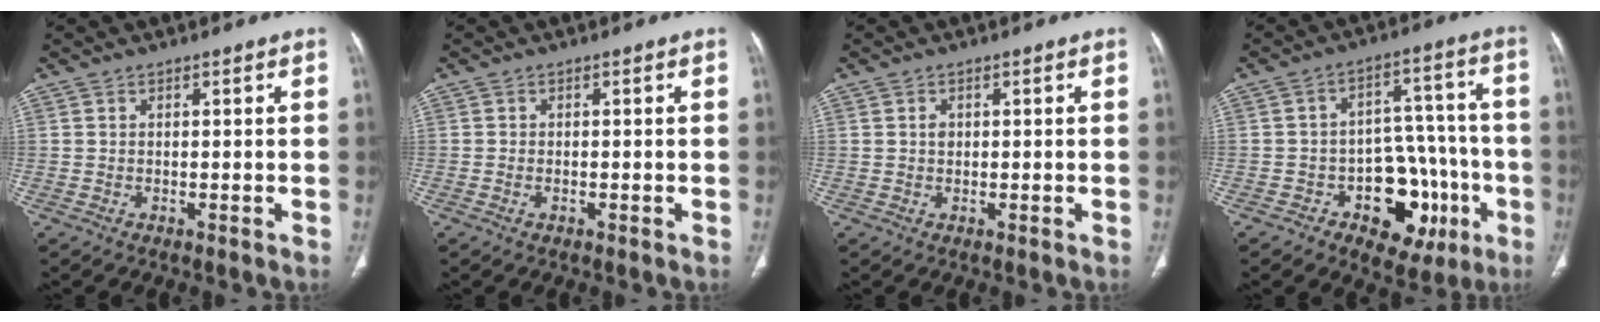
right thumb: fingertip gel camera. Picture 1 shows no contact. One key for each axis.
{"total": 0.7, "fx": -0.3, "fy": 0.5, "fz": 0.5, "tx": -0.010, "ty": 0.007, "tz": -0.003}
{"total": 1.2, "fx": 0.3, "fy": 1.0, "fz": 0.7, "tx": -0.010, "ty": 0.001, "tz": 0.007}
{"total": 15.3, "fx": -5.7, "fy": 9.9, "fz": 10.1, "tx": -0.076, "ty": 0.052, "tz": -0.072}